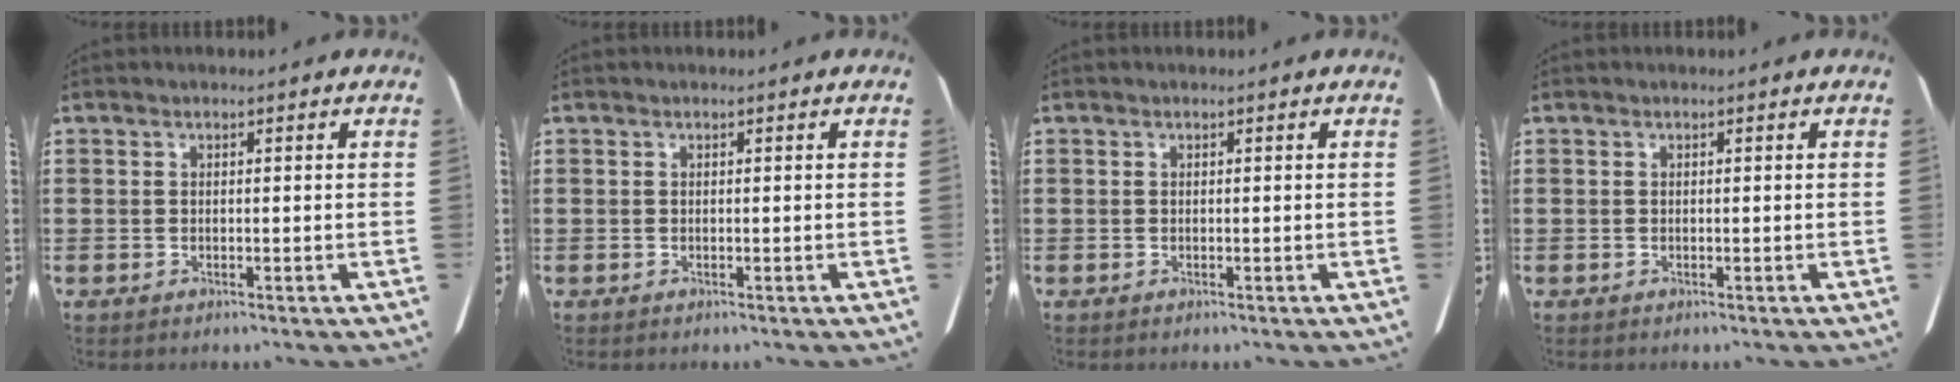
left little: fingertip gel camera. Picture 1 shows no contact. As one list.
[{"total": 0.0}, {"total": 0.0}, {"total": 0.0}]